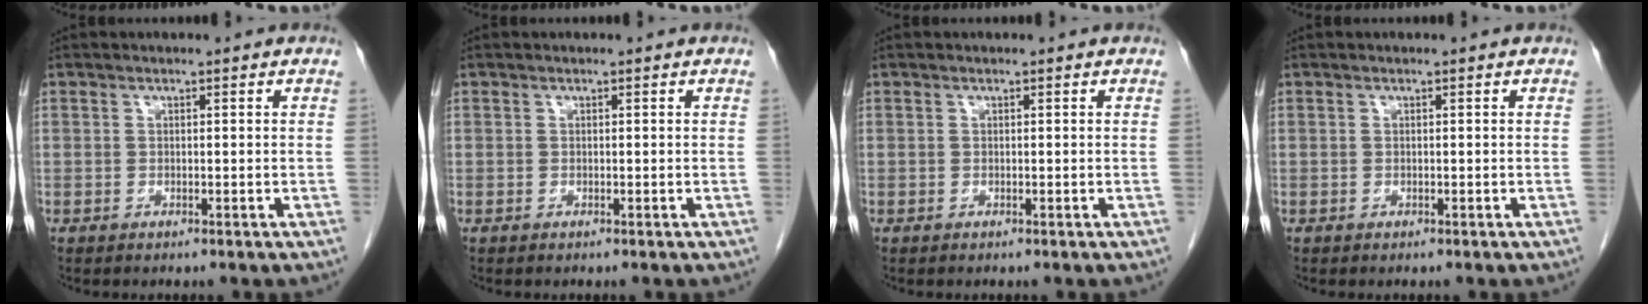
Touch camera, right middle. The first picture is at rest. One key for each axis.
{"total": 0.0}
{"total": 0.0}
{"total": 0.0}